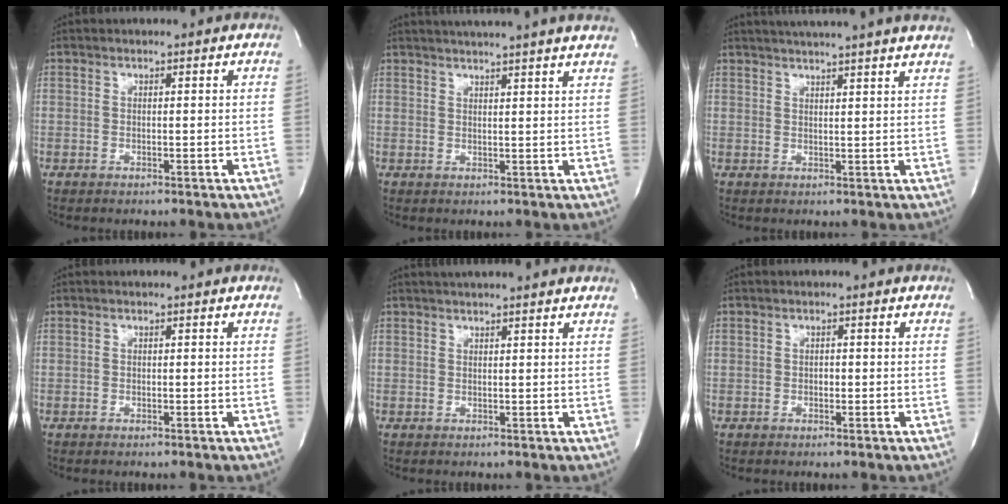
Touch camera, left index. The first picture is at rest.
{"total": 13.1, "force": [11.7, -0.8, 5.8], "torque": [-0.100, 0.006, 0.140]}
{"total": 14.4, "force": [12.8, -0.7, 6.6], "torque": [-0.114, 0.006, 0.157]}
{"total": 0.0}
{"total": 7.4, "force": [6.7, -0.3, 3.2], "torque": [-0.048, 0.026, 0.076]}
{"total": 0.6, "force": [-0.2, 0.4, 0.4], "torque": [-0.006, 0.001, -0.005]}